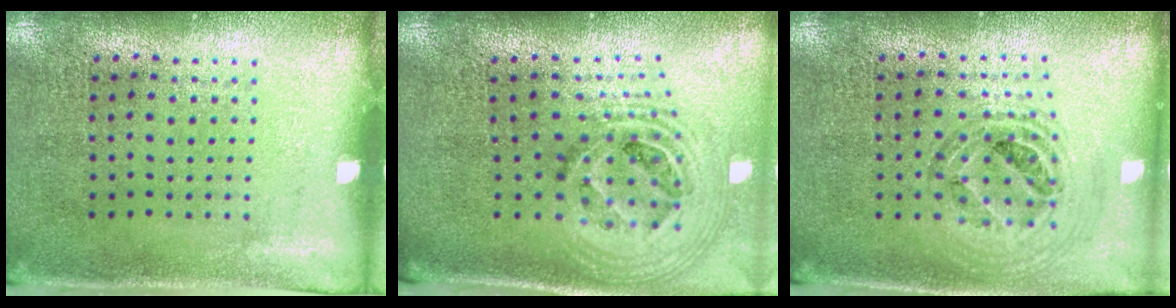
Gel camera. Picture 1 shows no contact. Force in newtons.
{"total": 2.0, "press": 1.6, "slide": 1.3}
{"total": 0.9, "press": 0.9, "slide": 0.0}